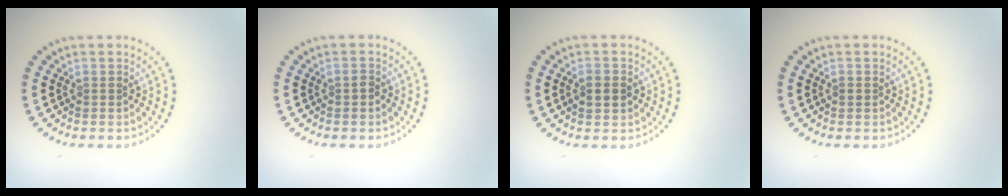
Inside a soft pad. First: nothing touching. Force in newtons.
{"total": 0.7, "press": 0.7, "slide": 0.1}
{"total": 2.4, "press": 2.3, "slide": 0.1}
{"total": 0.6, "press": 0.6, "slide": 0.2}